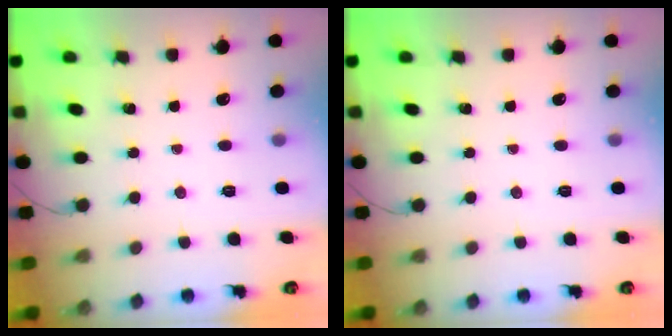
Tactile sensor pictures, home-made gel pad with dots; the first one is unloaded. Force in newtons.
{"total": 0.0}